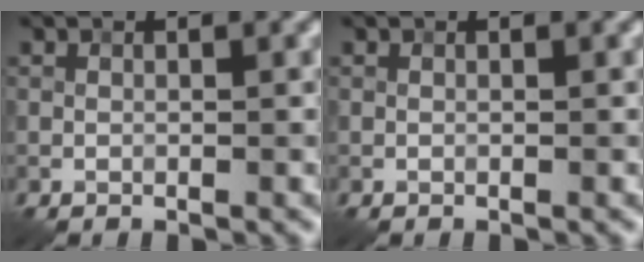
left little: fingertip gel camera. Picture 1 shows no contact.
{"total": 0.0}